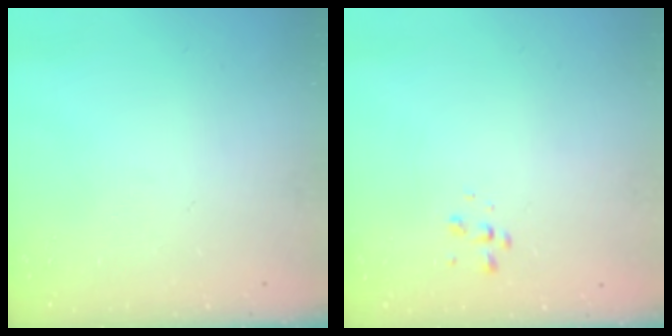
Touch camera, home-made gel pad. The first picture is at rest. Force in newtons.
{"total": 1.4, "press": 1.3, "slide": 0.4}